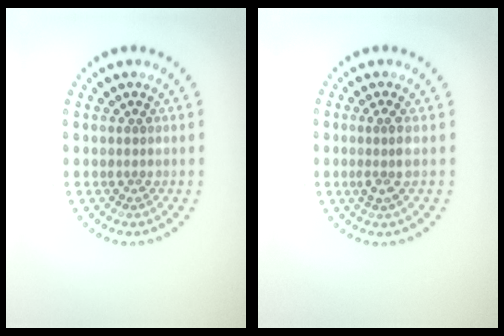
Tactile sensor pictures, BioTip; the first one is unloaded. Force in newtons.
{"total": 1.7, "press": 1.3, "slide": 1.2}